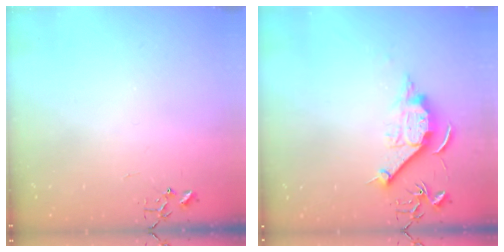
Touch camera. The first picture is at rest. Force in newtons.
{"total": 10.7, "press": 10.7, "slide": 1.1}